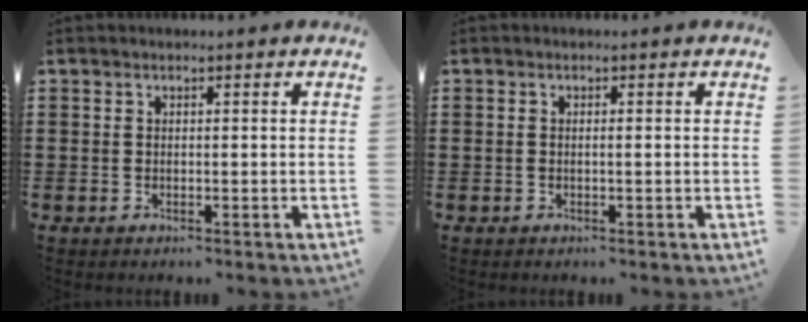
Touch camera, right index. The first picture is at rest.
{"total": 0.6, "force": [-0.2, 0.0, 0.5], "torque": [-0.009, -0.003, -0.003]}